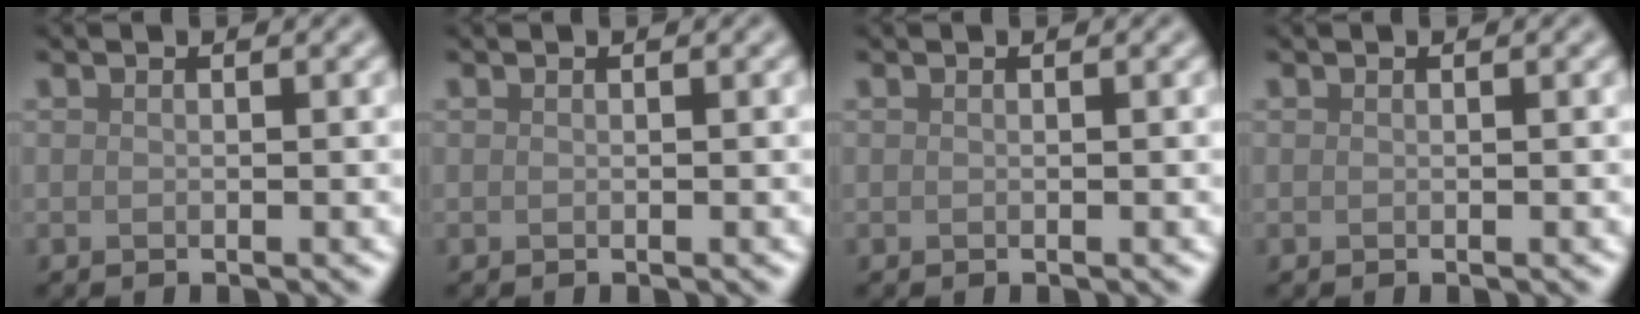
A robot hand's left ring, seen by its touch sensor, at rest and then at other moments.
{"total": 0.0}
{"total": 0.0}
{"total": 0.0}